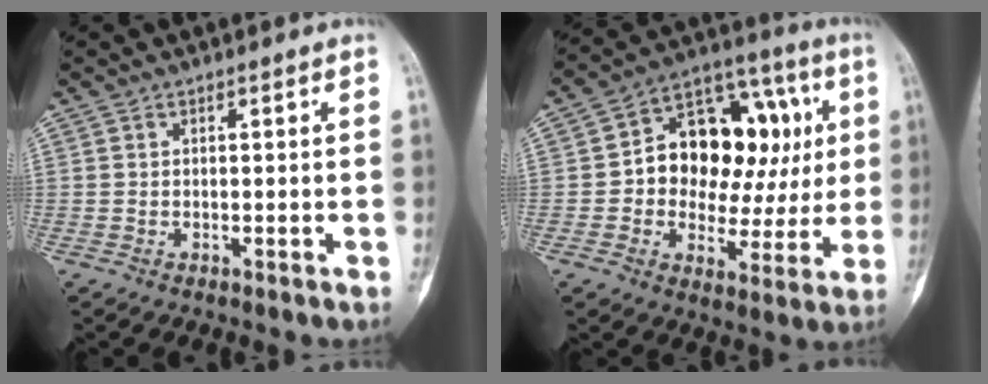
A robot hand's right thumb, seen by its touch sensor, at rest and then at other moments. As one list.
[{"total": 21.7, "force": [3.0, 14.0, 16.3], "torque": [-0.183, 0.035, 0.046]}]